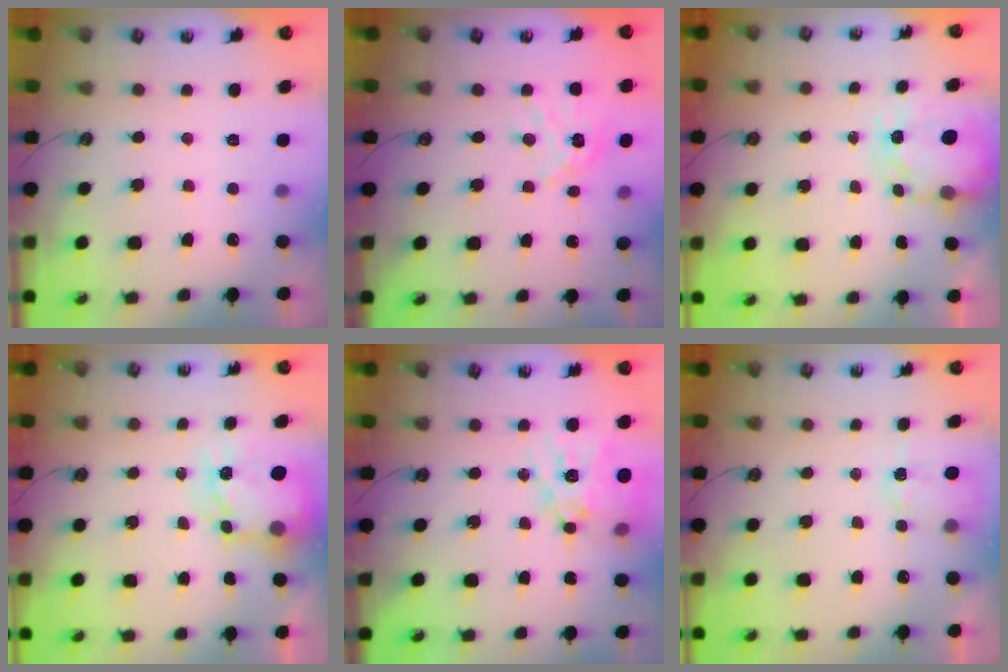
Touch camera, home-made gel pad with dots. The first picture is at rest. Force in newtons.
{"total": 11.0, "press": 10.9, "slide": 1.0}
{"total": 4.0, "press": 4.0, "slide": 0.2}
{"total": 7.0, "press": 7.0, "slide": 0.6}
{"total": 17.6, "press": 17.5, "slide": 1.8}
{"total": 2.9, "press": 2.9, "slide": 0.4}